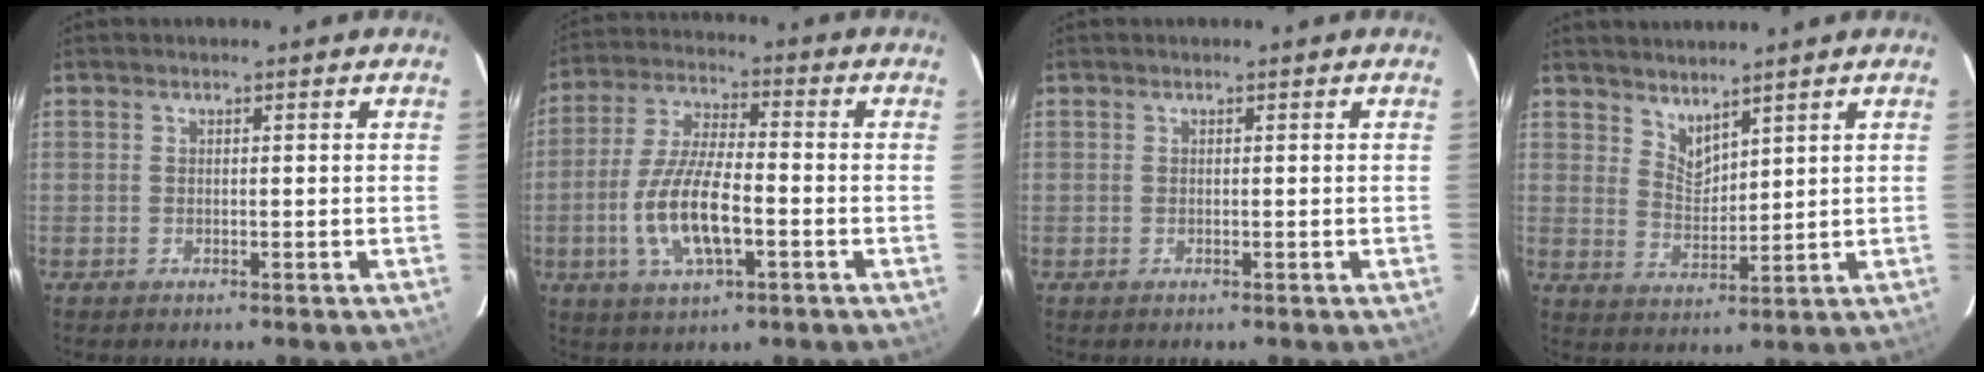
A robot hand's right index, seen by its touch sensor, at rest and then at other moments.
{"total": 12.9, "force": [-3.7, 4.4, 11.5], "torque": [-0.239, -0.006, -0.068]}
{"total": 0.0}
{"total": 4.7, "force": [4.2, 1.4, 1.6], "torque": [-0.024, -0.006, 0.080]}